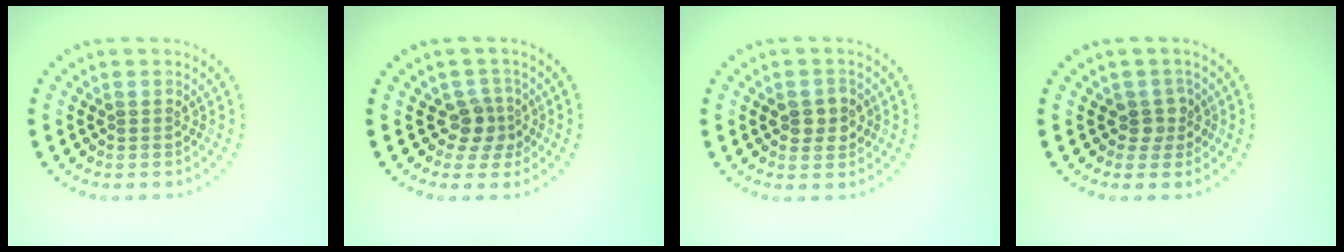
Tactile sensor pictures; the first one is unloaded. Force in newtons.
{"total": 2.4, "press": 1.8, "slide": 1.6}
{"total": 2.1, "press": 2.1, "slide": 0.2}
{"total": 1.9, "press": 1.5, "slide": 1.1}